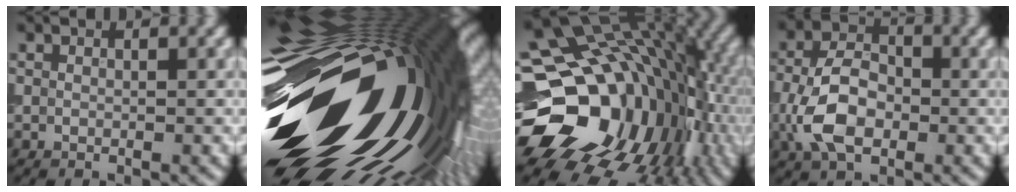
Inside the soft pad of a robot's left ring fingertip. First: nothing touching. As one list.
[{"total": 21.3, "force": [-1.1, 10.3, 18.6], "torque": [-0.314, -0.064, -0.016]}, {"total": 19.1, "force": [-1.7, 14.3, 12.5], "torque": [-0.229, -0.035, 0.005]}, {"total": 6.7, "force": [-1.6, 4.3, 4.9], "torque": [-0.108, 0.000, -0.034]}]